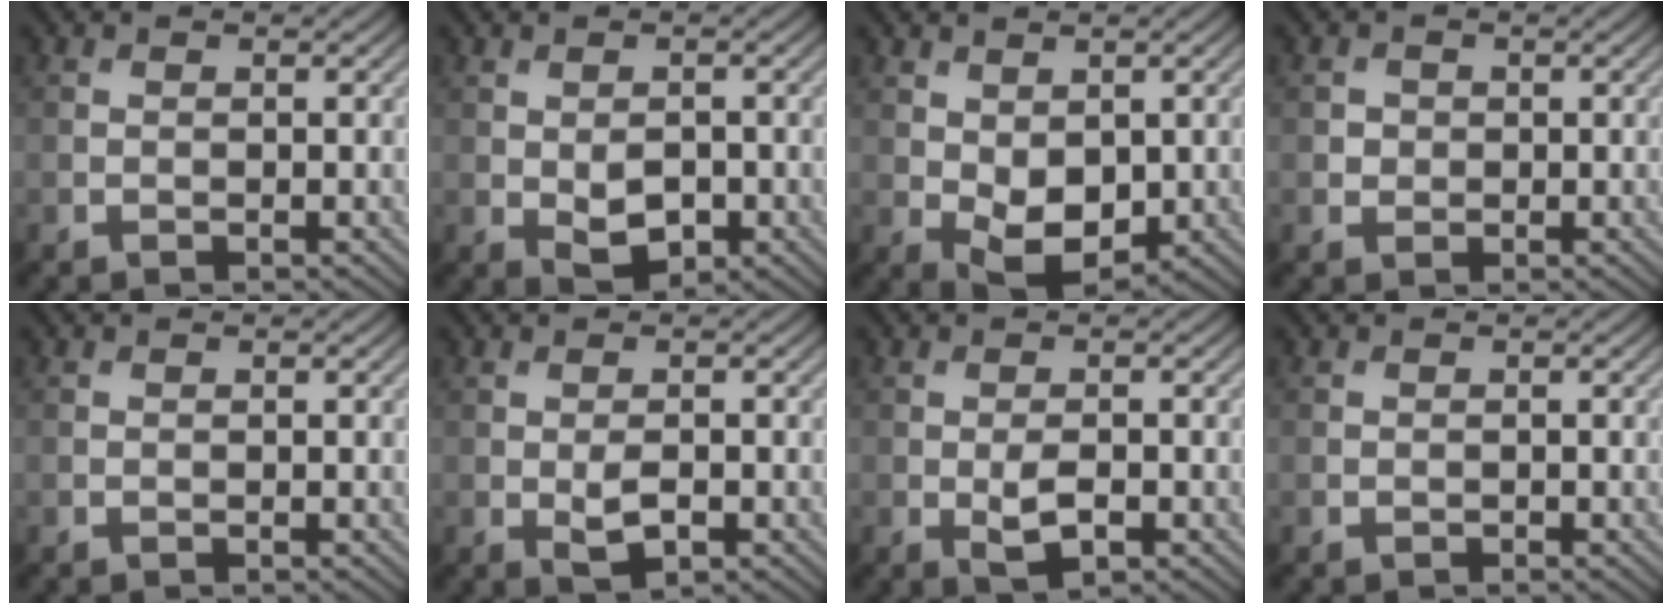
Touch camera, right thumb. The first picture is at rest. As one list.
[{"total": 3.9, "force": [-0.9, 2.3, 3.1], "torque": [-0.058, -0.009, -0.010]}, {"total": 5.6, "force": [0.0, 3.5, 4.4], "torque": [-0.092, -0.011, 0.009]}, {"total": 1.3, "force": [0.1, 1.2, 0.3], "torque": [-0.002, -0.004, 0.000]}, {"total": 0.0}, {"total": 2.7, "force": [-0.6, 1.1, 2.4], "torque": [-0.049, -0.005, -0.008]}, {"total": 3.1, "force": [-0.8, 1.2, 2.7], "torque": [-0.055, -0.007, -0.012]}, {"total": 0.0}]